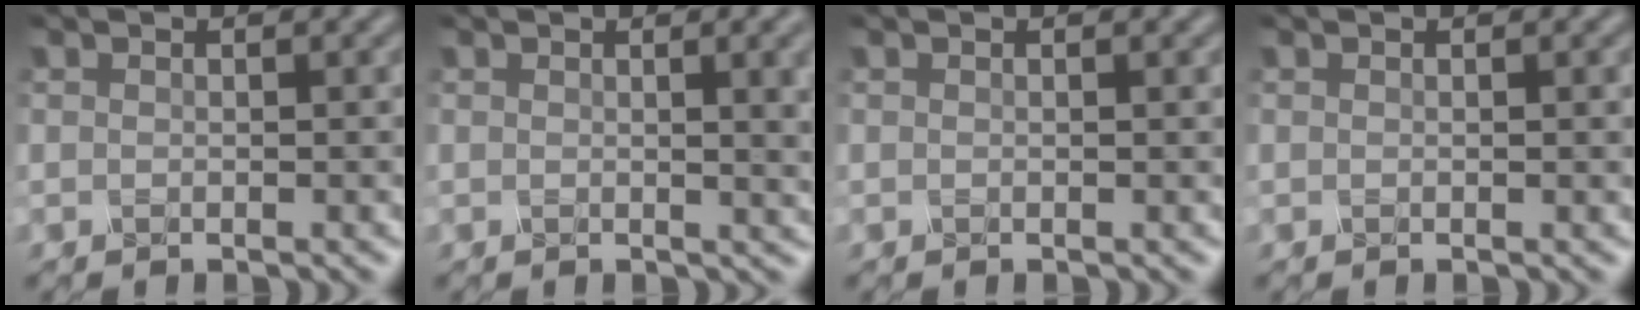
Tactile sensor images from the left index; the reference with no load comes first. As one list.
[{"total": 7.2, "force": [1.8, 3.4, 6.1], "torque": [-0.026, 0.042, 0.008]}, {"total": 0.7, "force": [0.3, 0.4, 0.5], "torque": [0.002, -0.001, -0.004]}, {"total": 1.2, "force": [0.3, 0.5, 1.0], "torque": [-0.003, -0.001, -0.002]}]